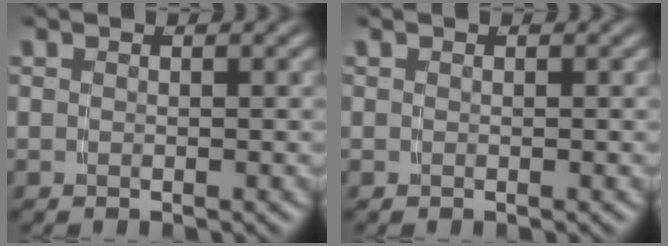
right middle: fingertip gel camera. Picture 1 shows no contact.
{"total": 0.0}